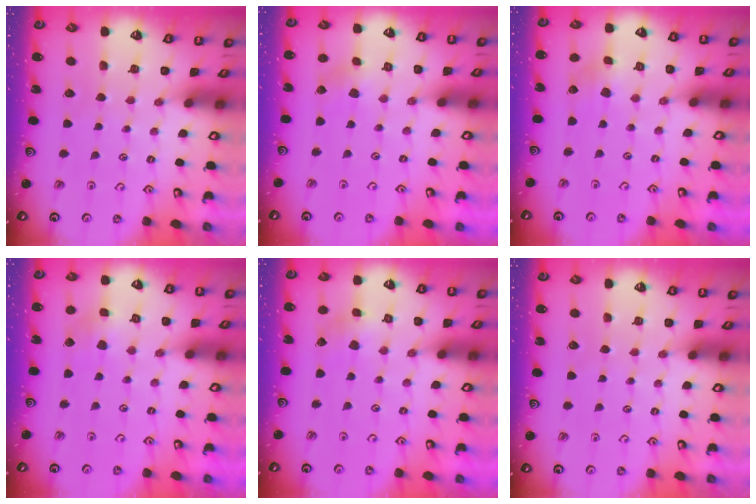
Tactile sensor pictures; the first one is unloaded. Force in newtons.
{"total": 2.0, "press": 1.9, "slide": 0.6}
{"total": 2.3, "press": 2.3, "slide": 0.5}
{"total": 2.9, "press": 2.9, "slide": 0.6}
{"total": 2.4, "press": 2.4, "slide": 0.2}
{"total": 0.0}